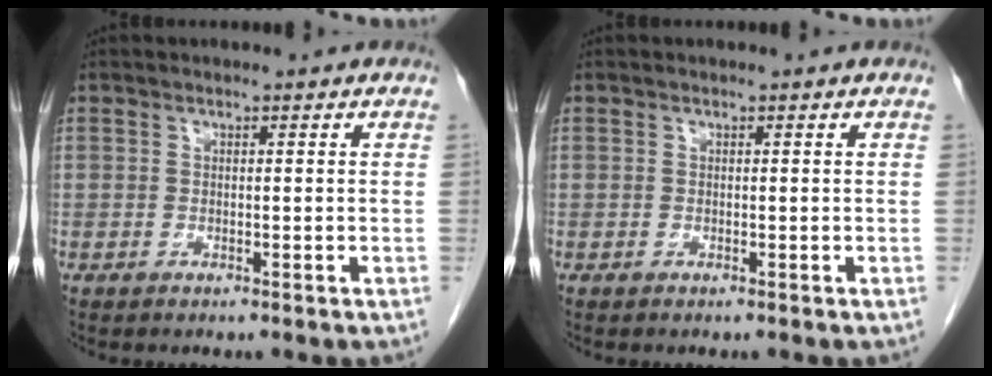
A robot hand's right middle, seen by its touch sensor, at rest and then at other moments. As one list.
[{"total": 0.0}]